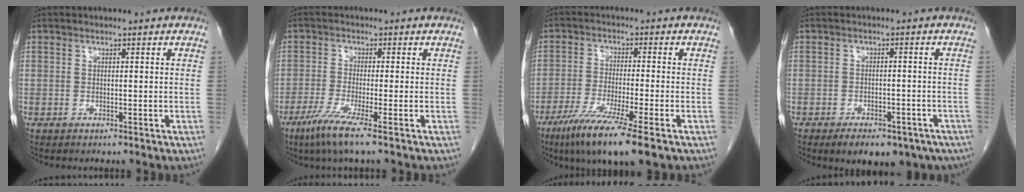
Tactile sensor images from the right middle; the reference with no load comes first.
{"total": 5.9, "force": [-3.6, -0.6, 4.6], "torque": [-0.092, -0.020, -0.071]}
{"total": 11.2, "force": [-6.9, 0.0, 8.8], "torque": [-0.158, -0.032, -0.116]}
{"total": 12.8, "force": [-8.9, 6.5, 6.6], "torque": [-0.086, -0.005, -0.108]}